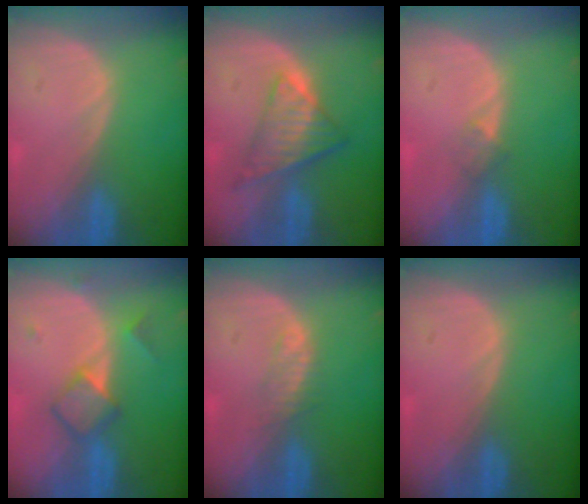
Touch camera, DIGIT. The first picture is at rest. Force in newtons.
{"total": 7.5, "press": 6.3, "slide": 4.0}
{"total": 1.5, "press": 1.2, "slide": 1.0}
{"total": 5.0, "press": 4.8, "slide": 1.3}
{"total": 1.8, "press": 1.8, "slide": 0.1}
{"total": 0.0}